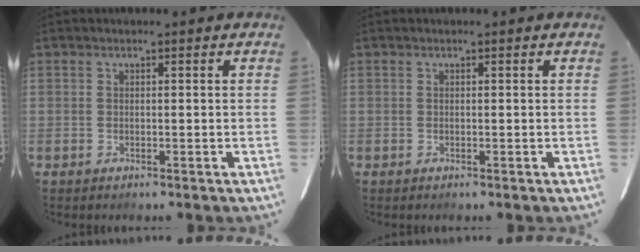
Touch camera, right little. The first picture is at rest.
{"total": 0.0}